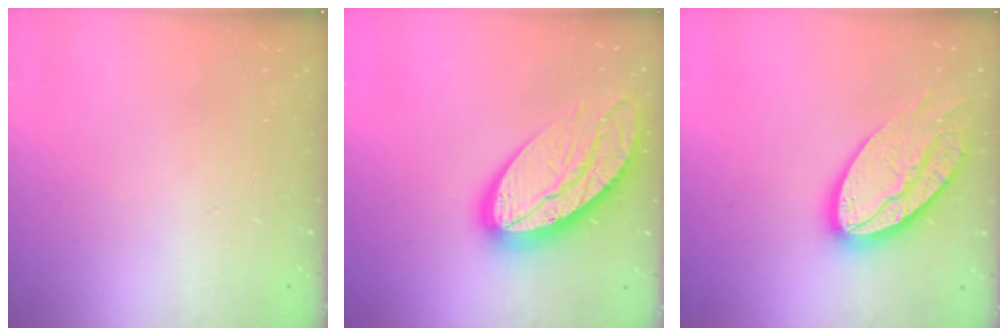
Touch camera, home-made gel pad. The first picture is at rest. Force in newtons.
{"total": 18.2, "press": 18.2, "slide": 1.4}
{"total": 17.5, "press": 17.4, "slide": 1.9}